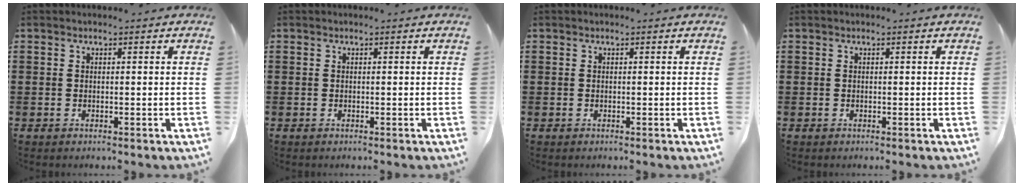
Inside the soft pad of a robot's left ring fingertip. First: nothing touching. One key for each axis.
{"total": 0.0}
{"total": 0.0}
{"total": 0.0}